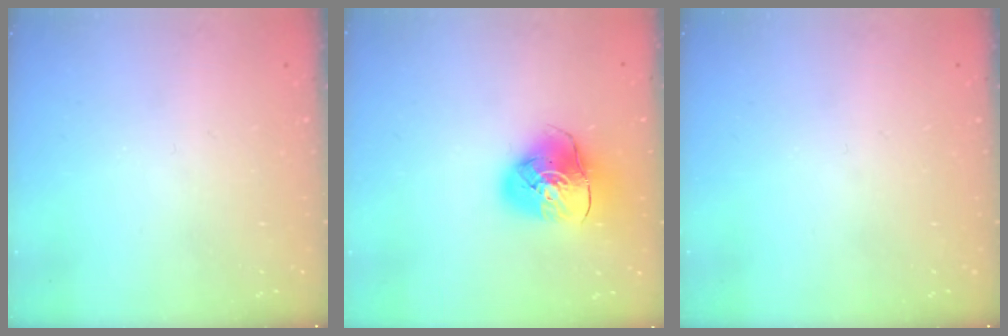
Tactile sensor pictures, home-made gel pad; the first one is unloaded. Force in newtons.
{"total": 10.6, "press": 10.5, "slide": 1.2}
{"total": 0.0}